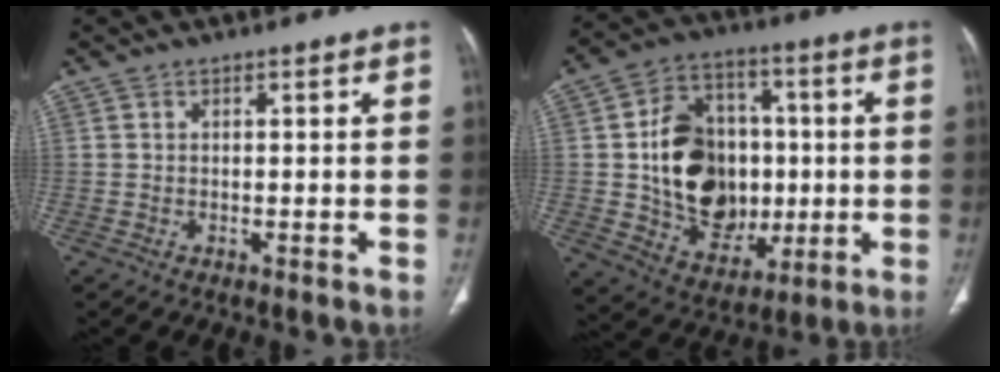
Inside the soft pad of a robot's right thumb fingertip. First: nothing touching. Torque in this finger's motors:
{"motor_torque": [2.51, 2.50, 1.42, -0.07, 0.12]}